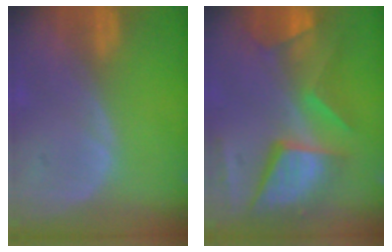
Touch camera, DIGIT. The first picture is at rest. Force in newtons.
{"total": 12.1, "press": 9.9, "slide": 6.9}